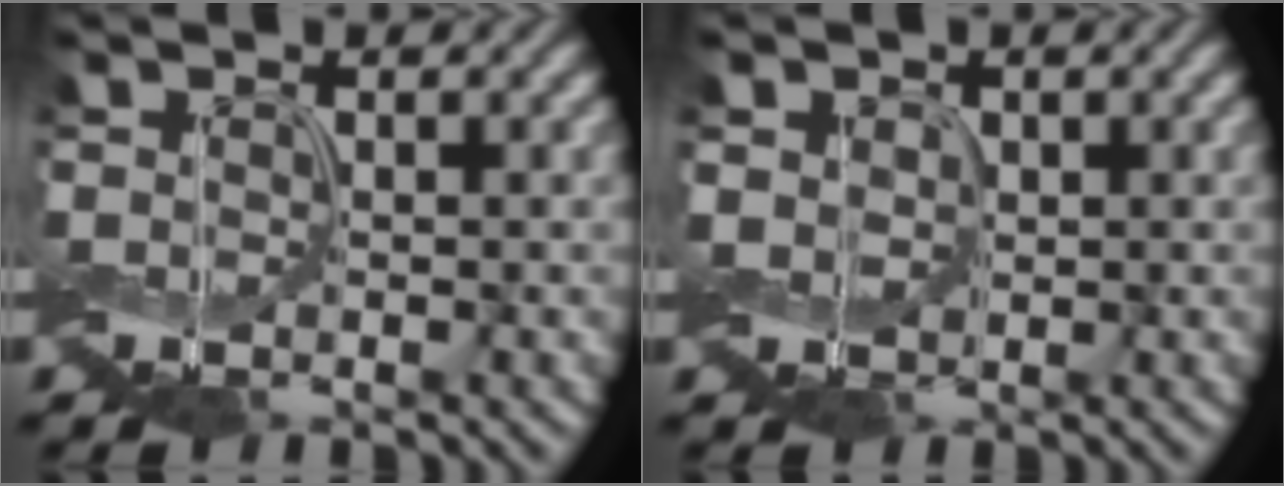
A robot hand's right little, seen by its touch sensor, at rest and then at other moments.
{"total": 2.1, "force": [0.1, 1.9, 1.1], "torque": [-0.027, 0.001, -0.005]}